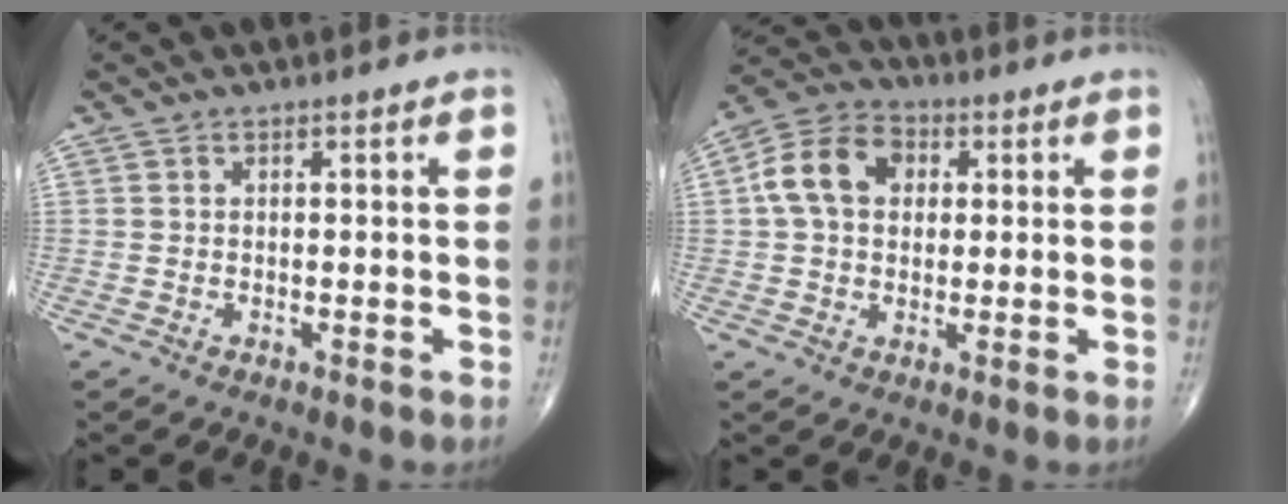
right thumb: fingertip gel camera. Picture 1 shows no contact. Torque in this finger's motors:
{"motor_torque": [0.15, 0.02, 0.96, 0.08, 0.08]}